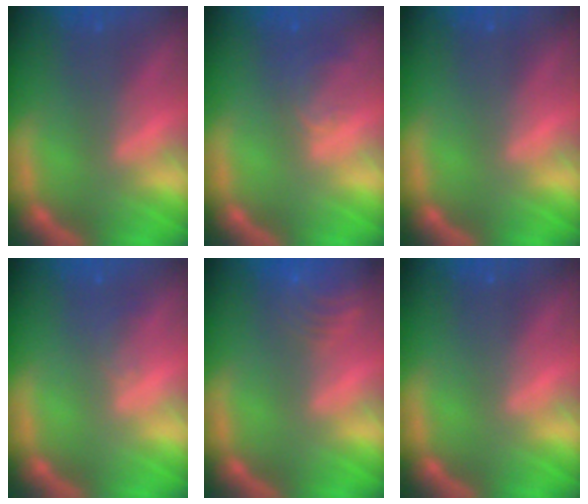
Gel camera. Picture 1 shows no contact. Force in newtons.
{"total": 2.5}
{"total": 0.0}
{"total": 1.0}
{"total": 7.5}
{"total": 0.0}